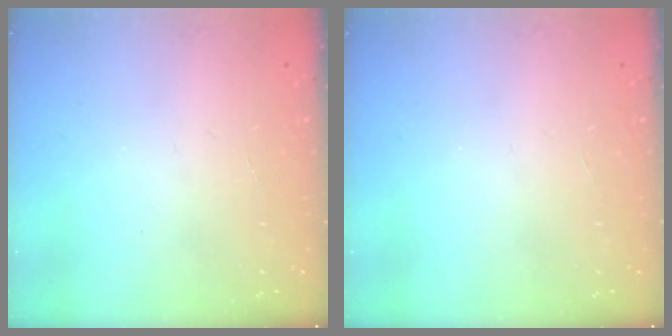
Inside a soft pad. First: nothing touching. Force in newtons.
{"total": 0.0}